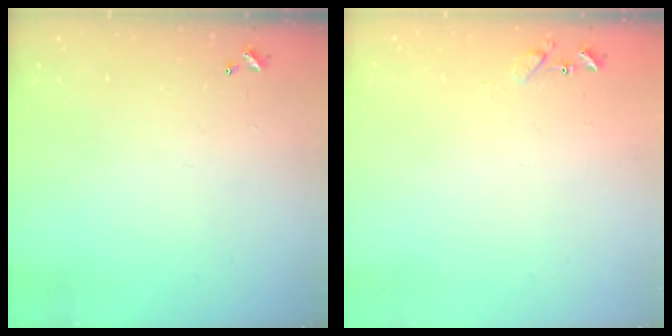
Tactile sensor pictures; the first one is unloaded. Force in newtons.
{"total": 6.7, "press": 6.6, "slide": 0.8}